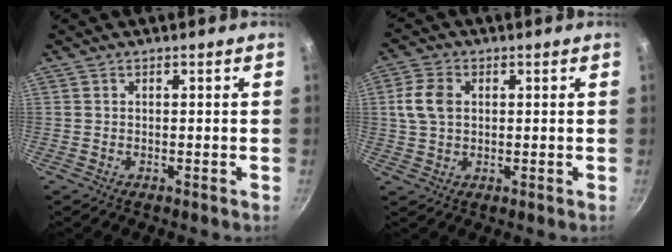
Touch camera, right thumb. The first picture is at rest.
{"total": 6.4, "force": [1.1, 4.5, 4.4], "torque": [-0.080, 0.006, 0.019]}